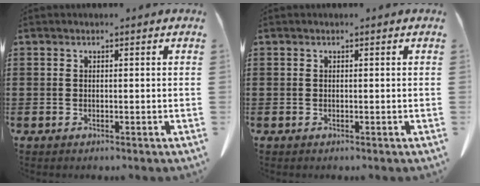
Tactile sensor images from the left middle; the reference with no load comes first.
{"total": 0.0}